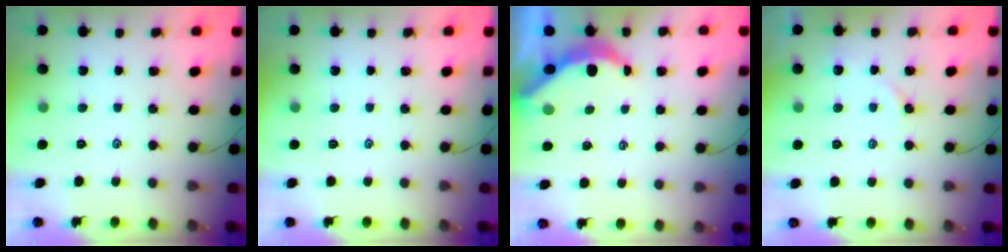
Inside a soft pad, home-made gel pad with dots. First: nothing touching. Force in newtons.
{"total": 0.0}
{"total": 6.0, "press": 5.9, "slide": 1.0}
{"total": 2.2, "press": 2.1, "slide": 0.5}